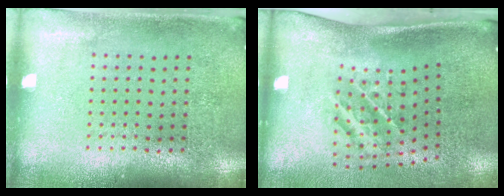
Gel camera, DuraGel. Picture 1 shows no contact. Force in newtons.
{"total": 2.4, "press": 1.4, "slide": 2.0}